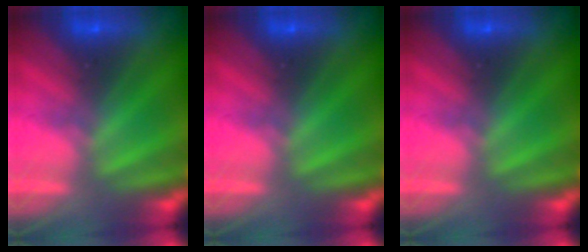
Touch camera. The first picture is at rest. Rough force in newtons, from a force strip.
{"total": 0.0}
{"total": 0.0}